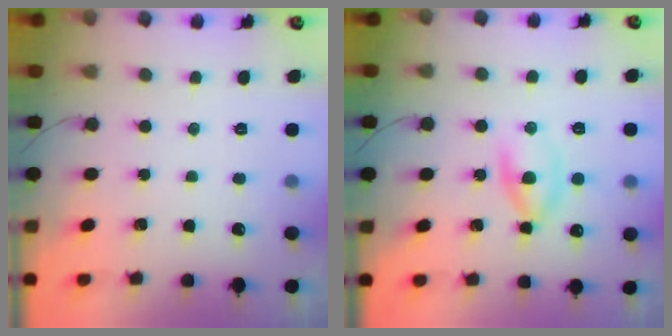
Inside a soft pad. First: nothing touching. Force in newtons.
{"total": 3.9, "press": 3.7, "slide": 1.3}